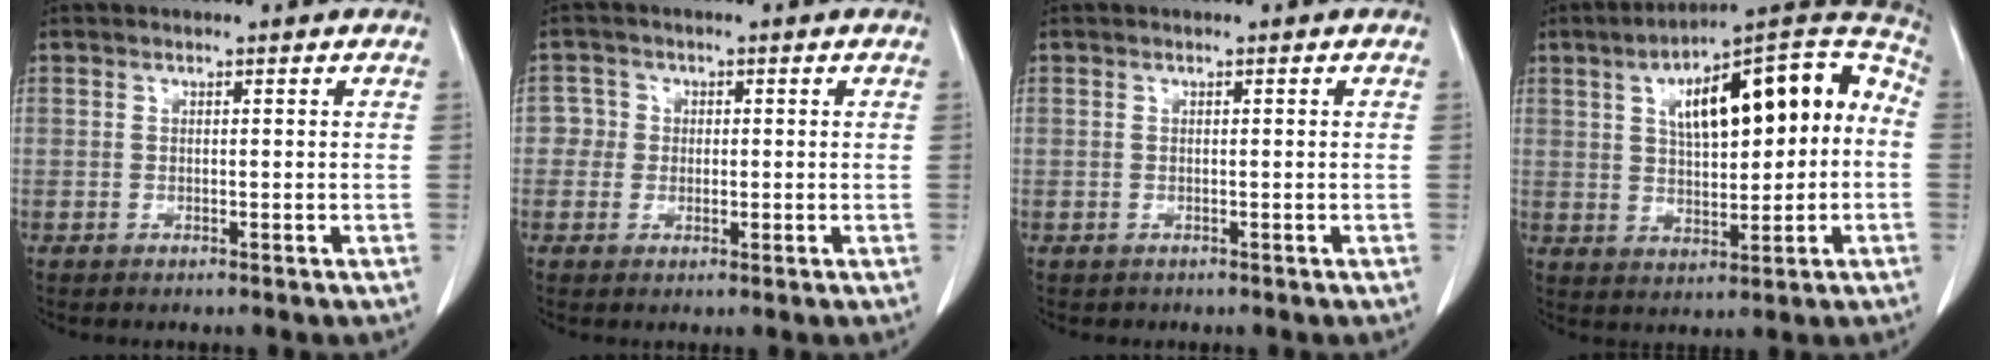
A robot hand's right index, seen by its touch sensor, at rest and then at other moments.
{"total": 2.8, "force": [-0.1, 2.8, 0.3], "torque": [0.012, 0.009, -0.006]}
{"total": 0.5, "force": [-0.3, 0.4, 0.0], "torque": [-0.004, 0.004, -0.004]}
{"total": 18.4, "force": [3.0, 6.2, 17.1], "torque": [-0.258, 0.047, 0.045]}